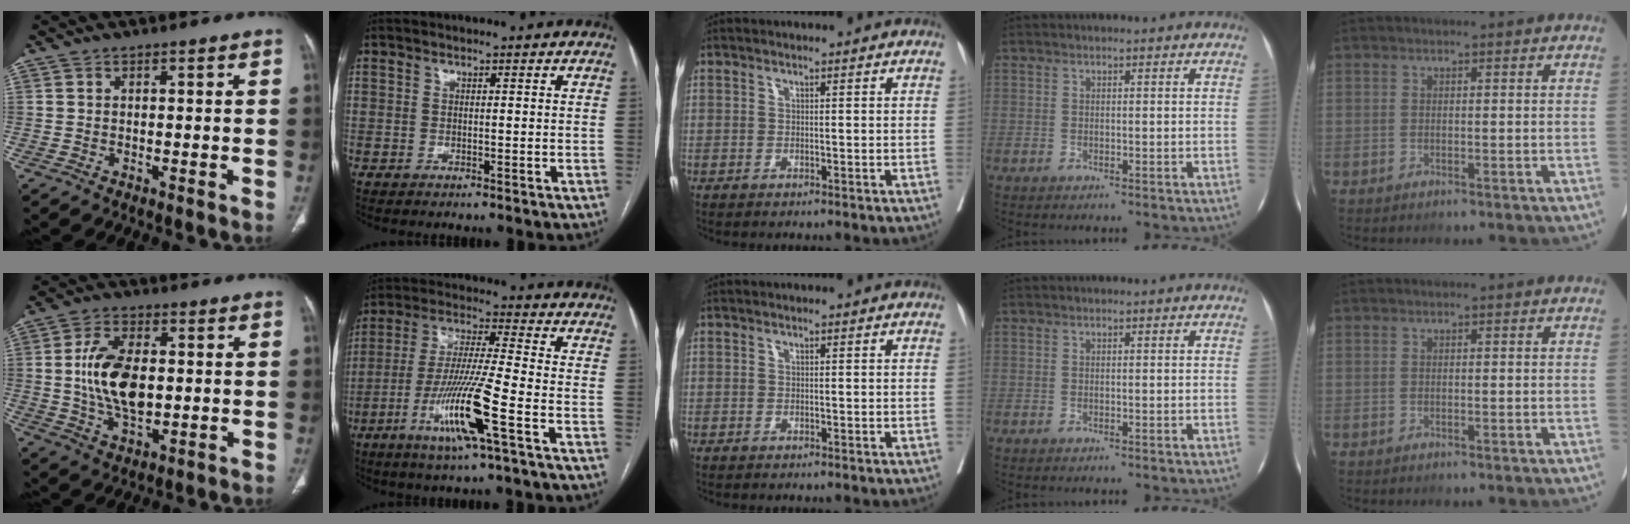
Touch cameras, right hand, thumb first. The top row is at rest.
{"thumb": {"total": 13.0, "force": [0.4, 7.2, 10.8], "torque": [-0.196, 0.000, 0.013]}, "index": {"total": 13.4, "force": [-5.6, -0.3, 12.2], "torque": [-0.244, -0.018, -0.107]}}